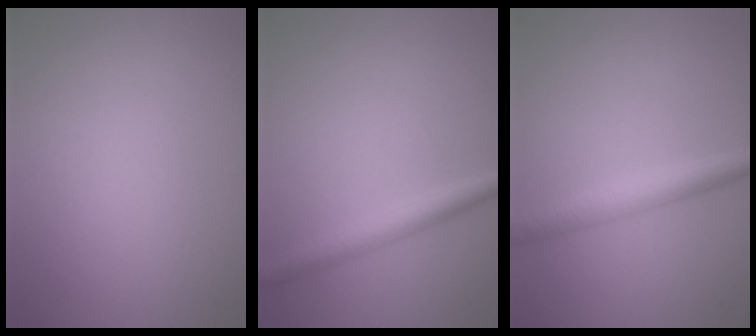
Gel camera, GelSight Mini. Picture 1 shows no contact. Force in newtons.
{"total": 2.6, "press": 2.6, "slide": 0.1}
{"total": 3.0, "press": 3.0, "slide": 0.0}